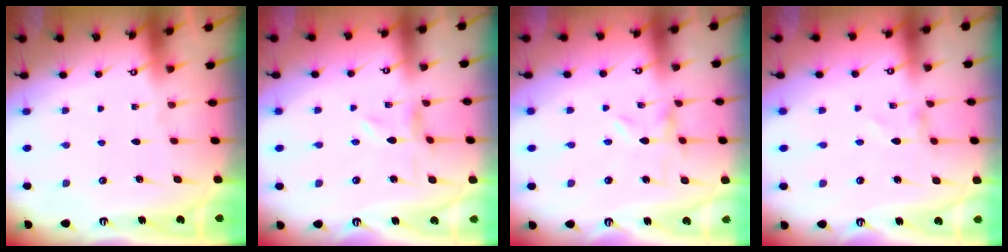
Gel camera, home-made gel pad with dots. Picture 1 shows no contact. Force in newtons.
{"total": 0.0}
{"total": 0.0}
{"total": 1.1, "press": 1.1, "slide": 0.1}